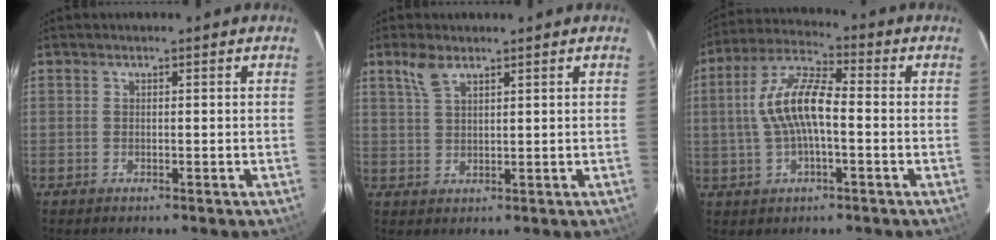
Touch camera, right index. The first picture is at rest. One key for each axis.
{"total": 3.8, "fx": 2.7, "fy": 1.4, "fz": 2.4, "tx": -0.048, "ty": 0.006, "tz": 0.056}
{"total": 11.1, "fx": -0.6, "fy": 3.9, "fz": 10.4, "tx": -0.210, "ty": 0.017, "tz": -0.012}